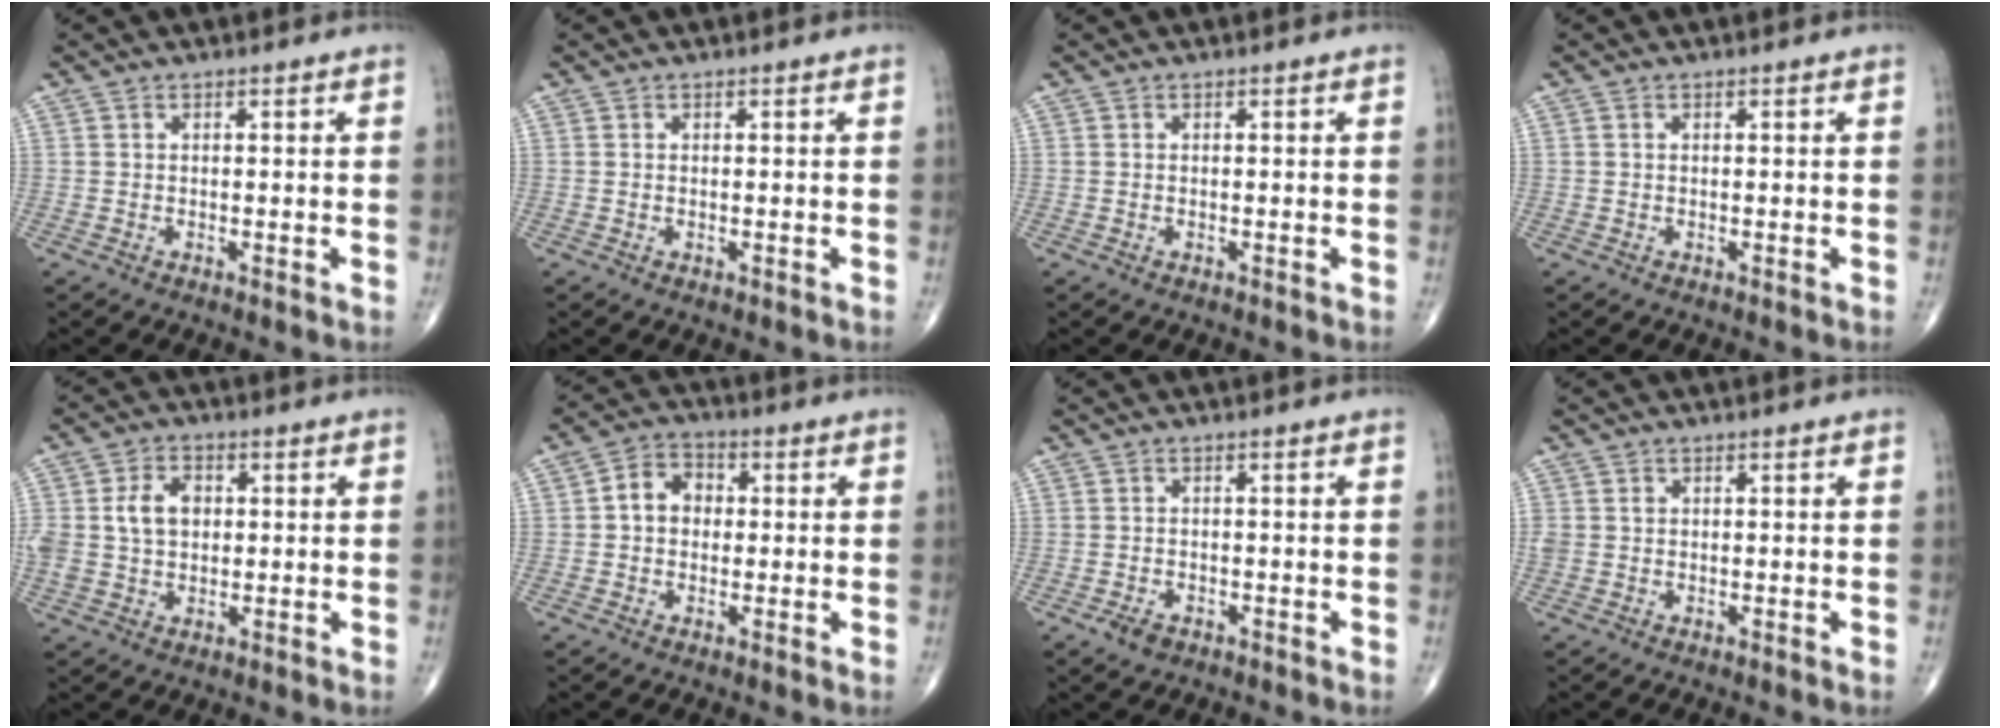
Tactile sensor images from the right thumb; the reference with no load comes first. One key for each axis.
{"total": 0.0}
{"total": 0.0}
{"total": 0.0}
{"total": 8.2, "fx": 1.0, "fy": 6.0, "fz": 5.5, "tx": -0.099, "ty": 0.009, "tz": 0.018}
{"total": 6.3, "fx": 0.3, "fy": 5.1, "fz": 3.7, "tx": -0.044, "ty": 0.020, "tz": -0.005}
{"total": 2.5, "fx": -1.4, "fy": 1.6, "fz": 1.3, "tx": -0.020, "ty": 0.002, "tz": -0.021}
{"total": 1.6, "fx": 0.1, "fy": 1.4, "fz": 0.7, "tx": -0.015, "ty": 0.006, "tz": 0.006}